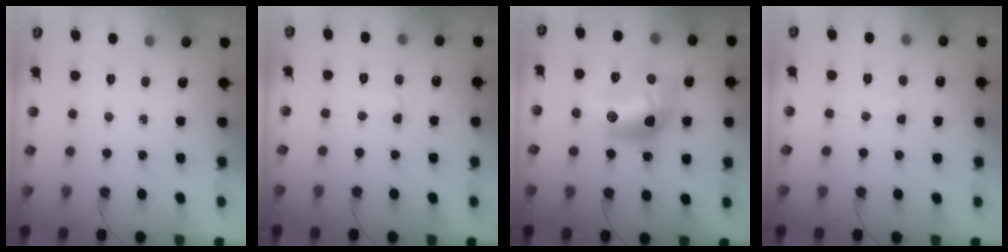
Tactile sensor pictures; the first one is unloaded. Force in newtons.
{"total": 3.8, "press": 3.8, "slide": 0.5}
{"total": 14.8, "press": 14.8, "slide": 1.1}
{"total": 4.1, "press": 4.0, "slide": 0.7}